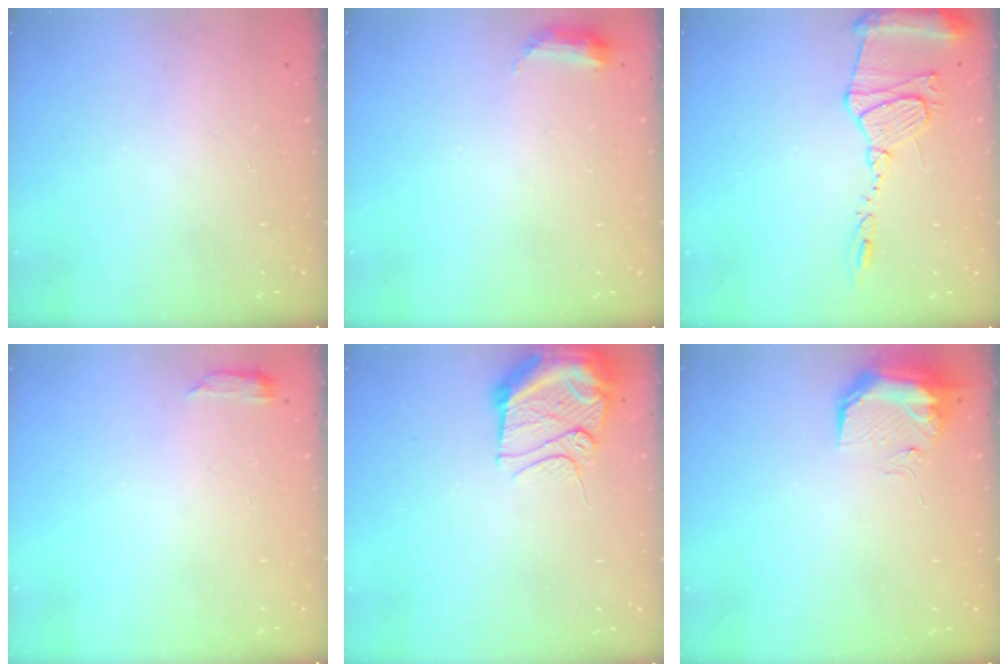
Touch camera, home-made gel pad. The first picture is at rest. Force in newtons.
{"total": 3.9, "press": 3.9, "slide": 0.7}
{"total": 13.7, "press": 13.6, "slide": 1.8}
{"total": 2.8, "press": 2.8, "slide": 0.5}
{"total": 14.7, "press": 12.8, "slide": 7.3}
{"total": 9.0, "press": 9.0, "slide": 0.9}